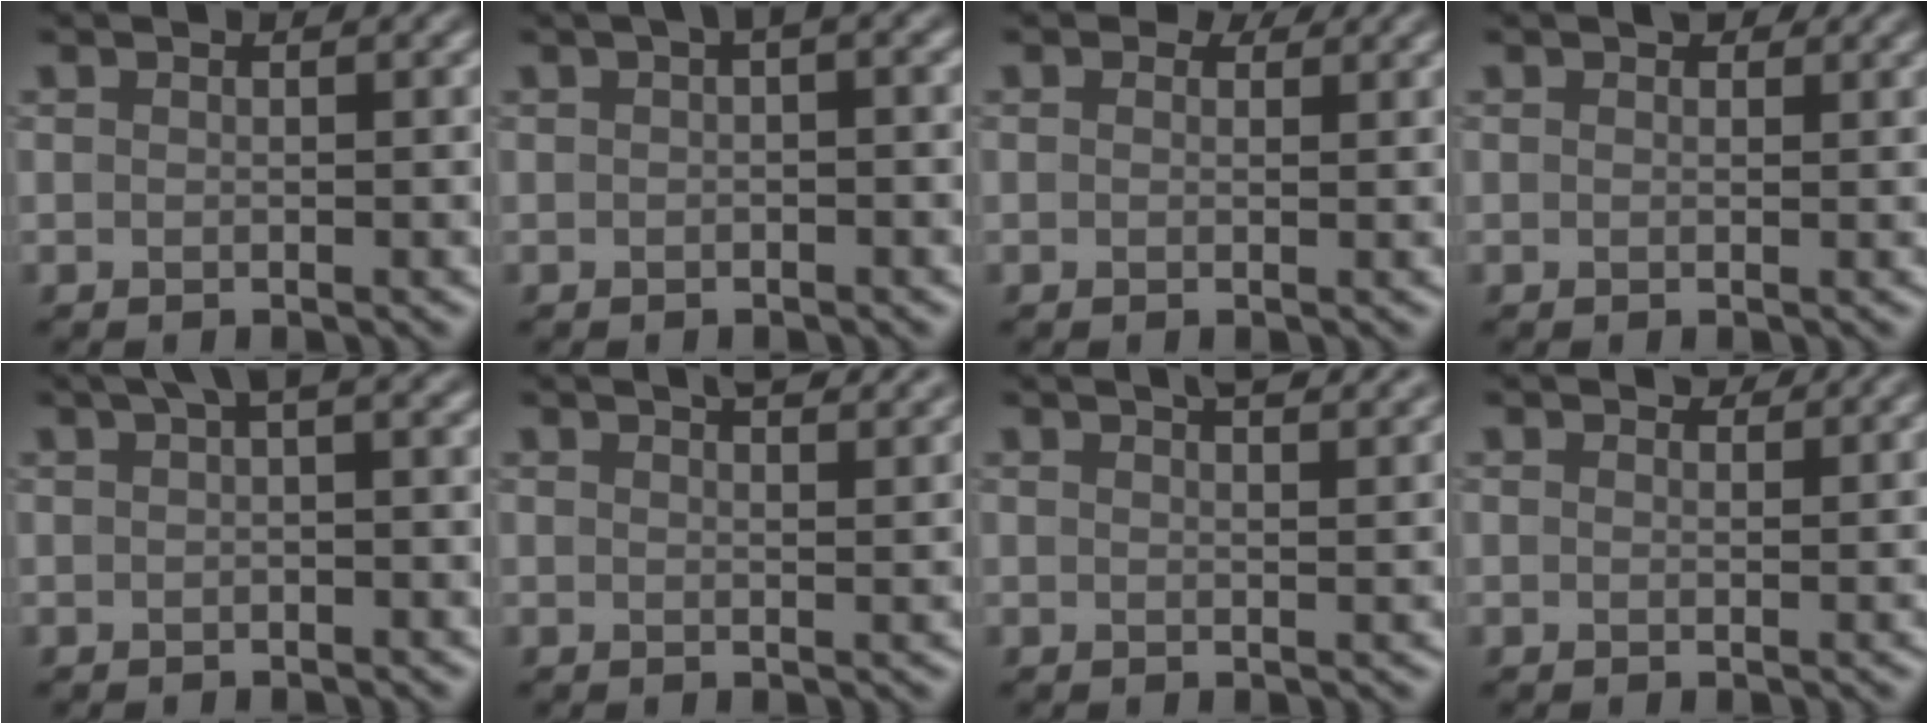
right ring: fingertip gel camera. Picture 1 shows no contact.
{"total": 1.7, "force": [0.3, 0.4, 1.6], "torque": [-0.022, 0.005, 0.003]}
{"total": 1.4, "force": [1.0, 0.8, 0.7], "torque": [-0.012, -0.002, 0.006]}
{"total": 1.1, "force": [0.8, 0.7, 0.5], "torque": [-0.005, -0.002, 0.011]}
{"total": 1.9, "force": [0.5, 0.4, 1.8], "torque": [-0.022, 0.009, 0.009]}
{"total": 3.8, "force": [2.9, 1.3, 2.0], "torque": [-0.004, 0.016, 0.019]}
{"total": 4.1, "force": [3.1, 1.5, 2.3], "torque": [-0.003, 0.019, 0.016]}
{"total": 1.6, "force": [1.4, 0.5, 0.5], "torque": [-0.012, -0.003, 0.021]}